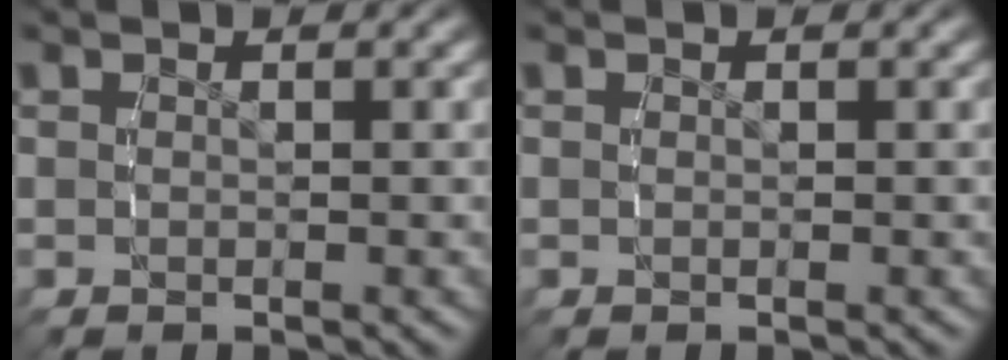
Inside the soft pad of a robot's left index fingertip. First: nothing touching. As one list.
[{"total": 0.0}]